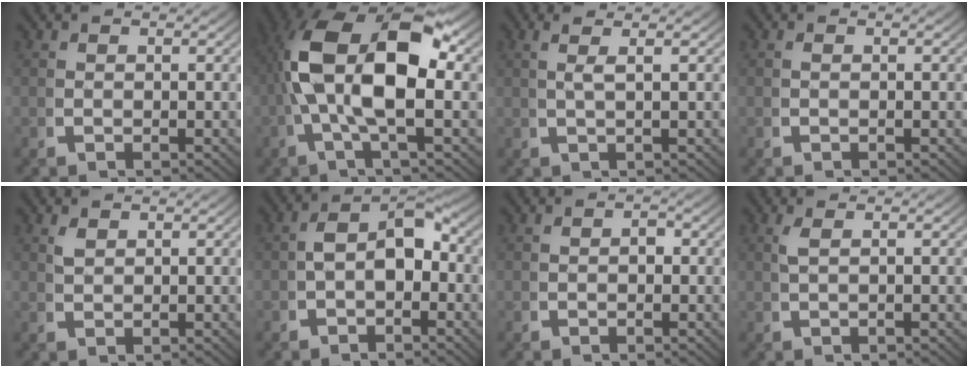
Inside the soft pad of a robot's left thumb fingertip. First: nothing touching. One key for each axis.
{"total": 13.9, "fx": 1.5, "fy": 7.1, "fz": 11.8, "tx": -0.233, "ty": -0.014, "tz": 0.020}
{"total": 2.2, "fx": 1.2, "fy": -0.2, "fz": 1.8, "tx": -0.034, "ty": 0.007, "tz": 0.023}
{"total": 0.0}
{"total": 1.2, "fx": 1.1, "fy": 0.0, "fz": 0.5, "tx": -0.008, "ty": 0.004, "tz": 0.028}
{"total": 5.9, "fx": -0.6, "fy": 3.7, "fz": 4.5, "tx": -0.074, "ty": -0.007, "tz": -0.008}
{"total": 0.9, "fx": -0.2, "fy": 0.6, "fz": 0.6, "tx": -0.012, "ty": -0.003, "tz": -0.005}
{"total": 1.1, "fx": 0.6, "fy": -0.2, "fz": 1.0, "tx": -0.025, "ty": 0.004, "tz": 0.014}